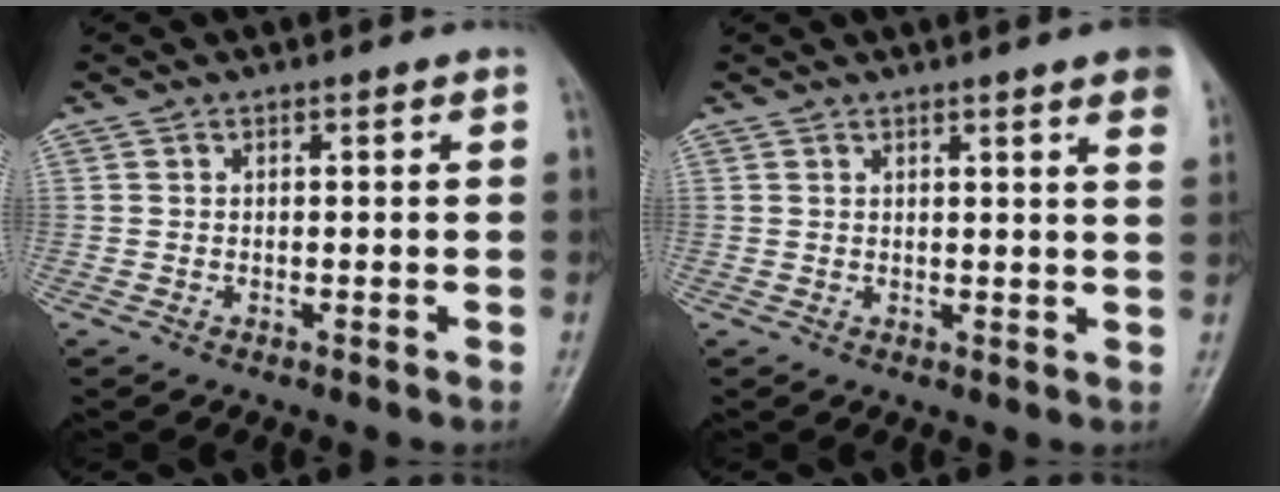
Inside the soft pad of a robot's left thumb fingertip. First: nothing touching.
{"total": 6.8, "force": [4.2, 0.4, 5.3], "torque": [-0.053, -0.008, 0.041]}